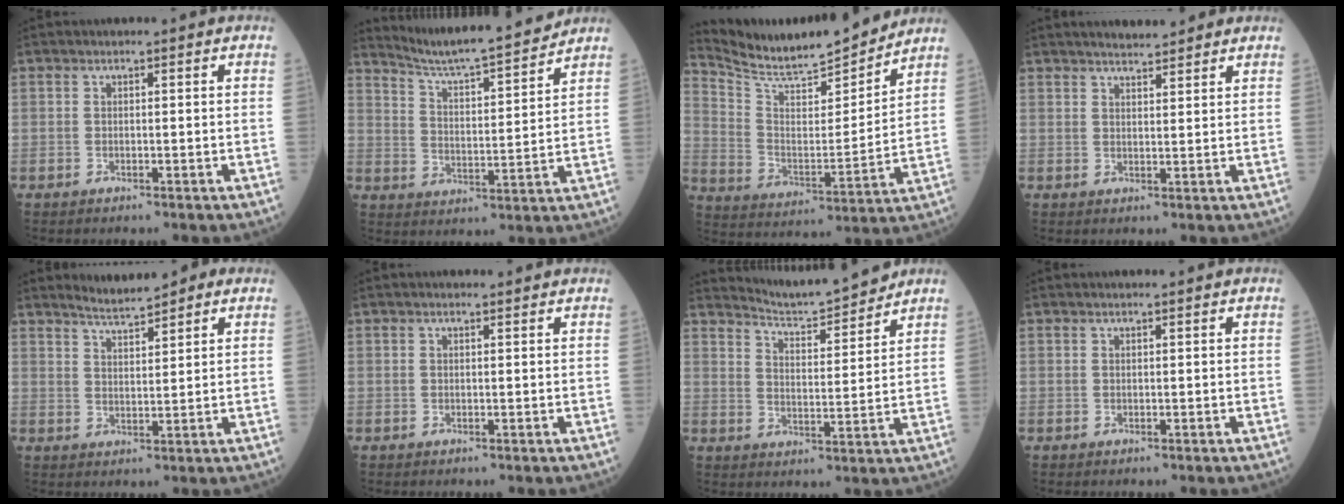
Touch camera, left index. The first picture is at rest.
{"total": 13.3, "force": [12.6, -0.3, 4.3], "torque": [-0.079, -0.002, 0.197]}
{"total": 16.2, "force": [15.4, 1.6, 4.8], "torque": [-0.098, -0.020, 0.251]}
{"total": 5.6, "force": [5.0, 1.1, 2.1], "torque": [-0.032, 0.016, 0.071]}
{"total": 5.0, "force": [4.4, 1.2, 2.0], "torque": [-0.039, 0.010, 0.076]}
{"total": 2.4, "force": [2.2, 0.4, 0.8], "torque": [-0.011, 0.013, 0.025]}
{"total": 9.3, "force": [9.1, -0.3, 1.6], "torque": [-0.041, -0.006, 0.150]}
{"total": 1.4, "force": [1.3, 0.1, 0.6], "torque": [-0.006, 0.010, 0.020]}